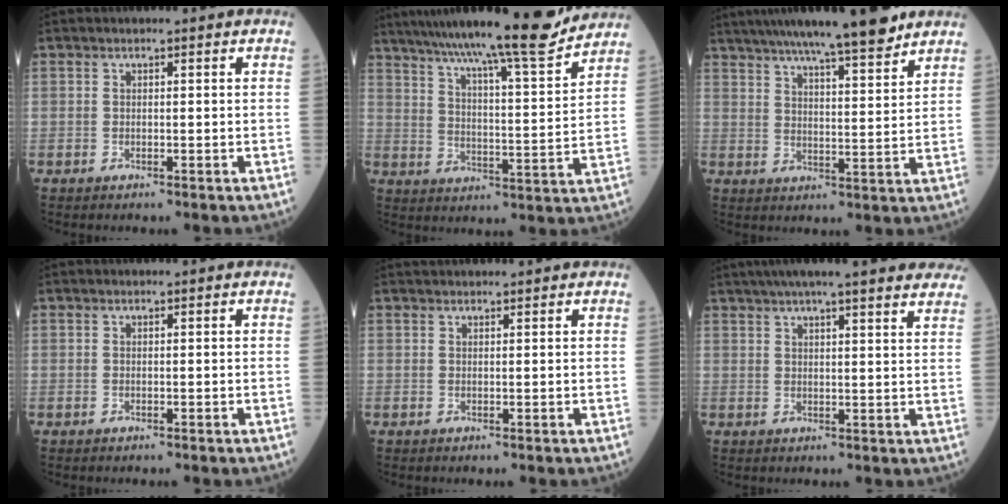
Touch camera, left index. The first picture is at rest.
{"total": 19.7, "force": [17.2, 0.2, 9.7], "torque": [-0.157, -0.013, 0.252]}
{"total": 15.0, "force": [12.7, 0.8, 8.0], "torque": [-0.125, 0.010, 0.187]}
{"total": 0.0}
{"total": 3.5, "force": [3.4, 0.2, 1.0], "torque": [-0.010, 0.029, 0.046]}
{"total": 20.8, "force": [17.9, 1.6, 10.6], "torque": [-0.158, 0.024, 0.219]}